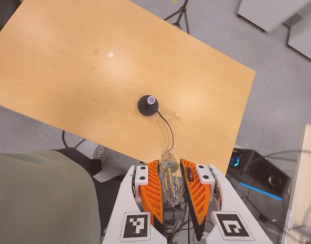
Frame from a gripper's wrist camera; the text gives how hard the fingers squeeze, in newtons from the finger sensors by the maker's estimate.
{"total": 23.9, "left": 26.0, "right": 21.8}